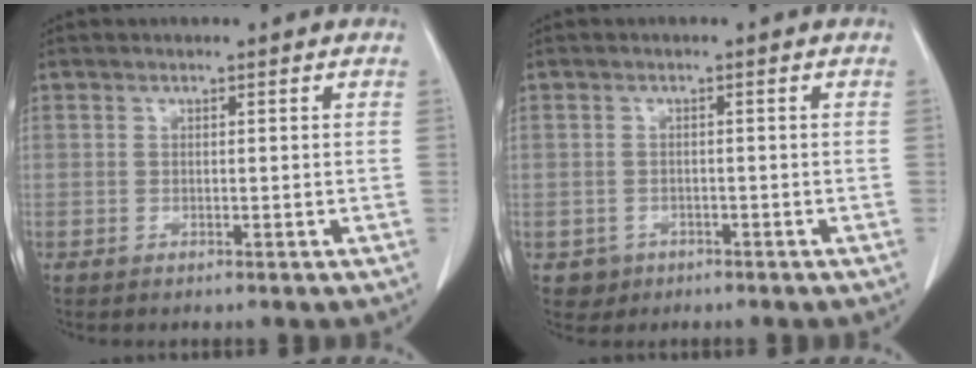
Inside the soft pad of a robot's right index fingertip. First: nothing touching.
{"total": 2.2, "force": [-1.1, 1.9, 0.1], "torque": [0.001, 0.008, -0.014]}